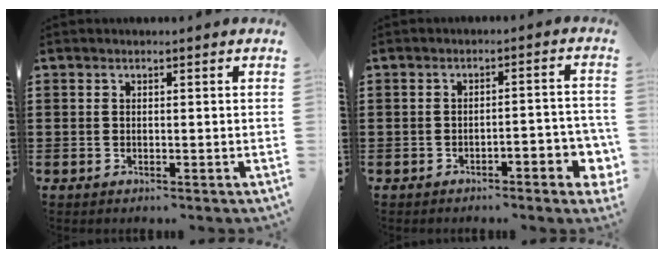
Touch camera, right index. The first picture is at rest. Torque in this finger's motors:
{"motor_torque": [0.03, -0.02, 0.22, 0.06]}